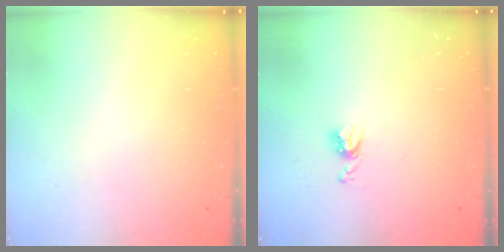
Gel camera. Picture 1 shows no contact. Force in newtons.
{"total": 5.2, "press": 5.1, "slide": 0.6}